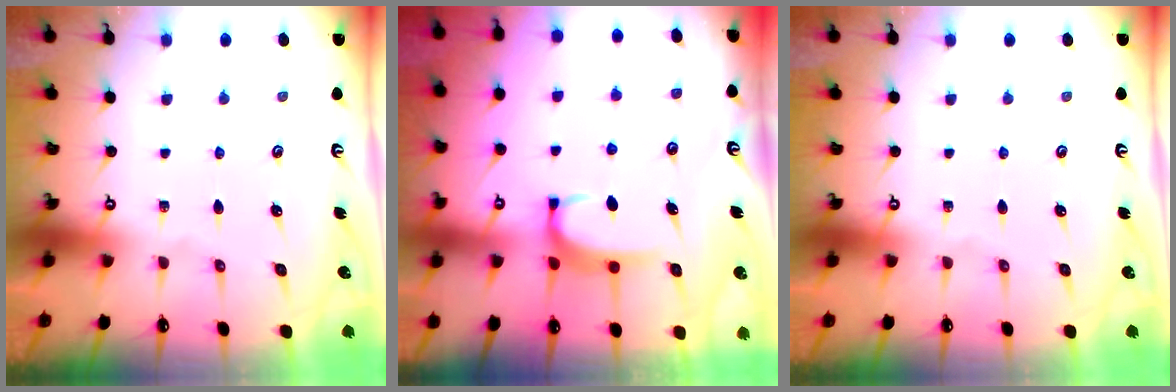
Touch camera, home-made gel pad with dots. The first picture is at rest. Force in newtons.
{"total": 2.8, "press": 2.7, "slide": 0.4}
{"total": 0.0}